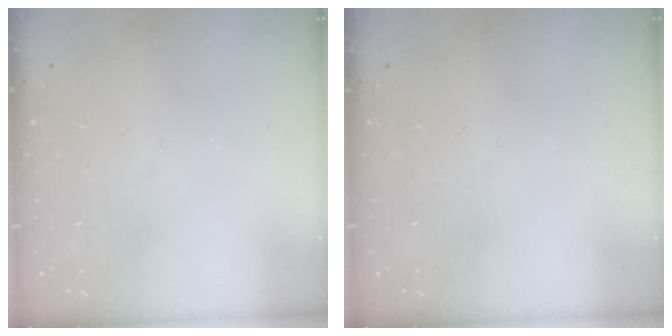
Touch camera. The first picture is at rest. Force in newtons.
{"total": 0.0}